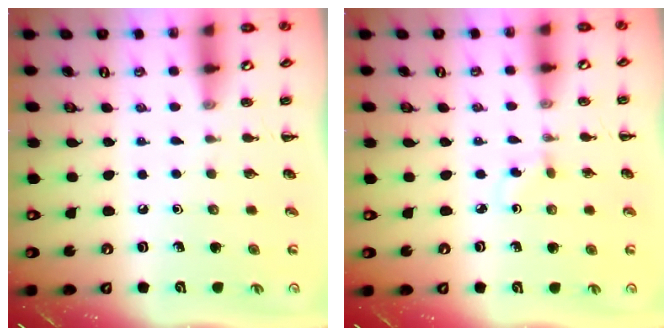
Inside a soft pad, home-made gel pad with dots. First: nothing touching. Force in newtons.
{"total": 1.8, "press": 1.6, "slide": 0.8}